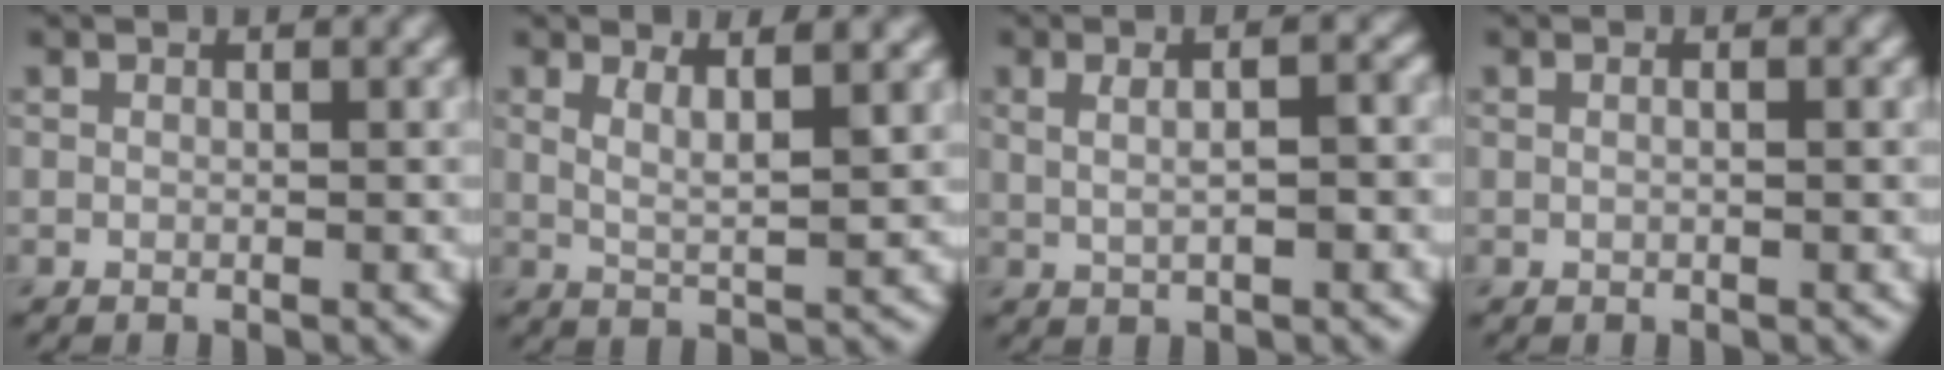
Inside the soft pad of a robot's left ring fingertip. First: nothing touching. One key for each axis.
{"total": 3.4, "fx": 1.7, "fy": 0.8, "fz": 2.8, "tx": -0.043, "ty": -0.004, "tz": 0.030}
{"total": 5.0, "fx": 1.4, "fy": 2.1, "fz": 4.4, "tx": -0.051, "ty": 0.018, "tz": 0.010}
{"total": 1.9, "fx": 0.7, "fy": 1.0, "fz": 1.4, "tx": -0.003, "ty": 0.008, "tz": -0.013}